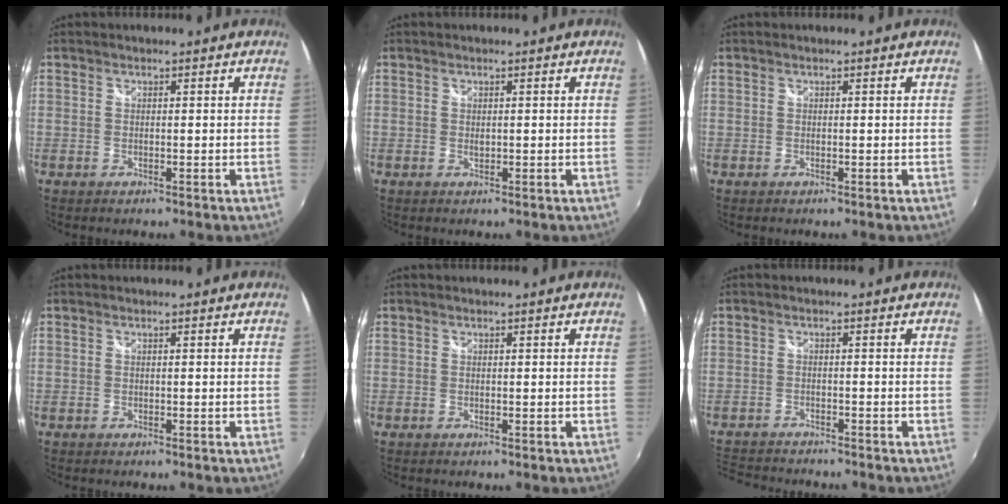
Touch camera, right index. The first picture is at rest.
{"total": 0.5, "force": [0.2, 0.4, 0.3], "torque": [-0.004, -0.001, 0.003]}
{"total": 0.0}
{"total": 0.0}
{"total": 0.0}
{"total": 7.8, "force": [-7.4, 1.4, 2.1], "torque": [-0.070, -0.015, -0.130]}